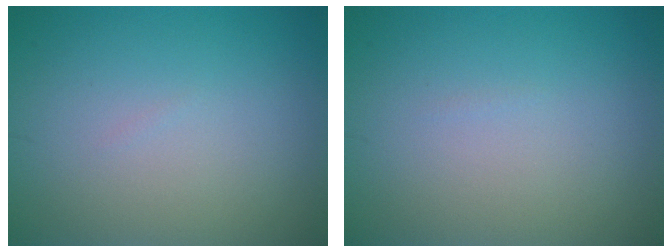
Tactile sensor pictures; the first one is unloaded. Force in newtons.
{"total": 0.0}